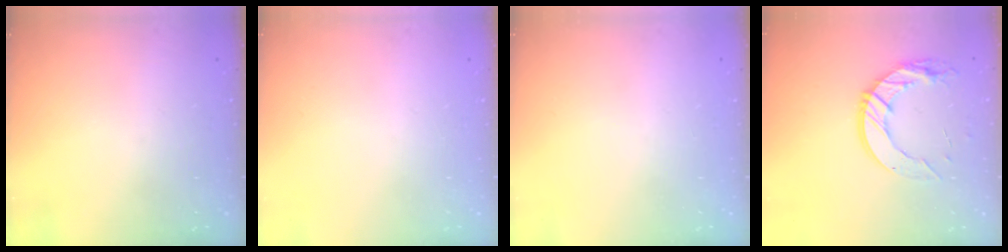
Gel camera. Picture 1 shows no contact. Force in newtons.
{"total": 0.0}
{"total": 0.0}
{"total": 12.9, "press": 12.9, "slide": 0.8}